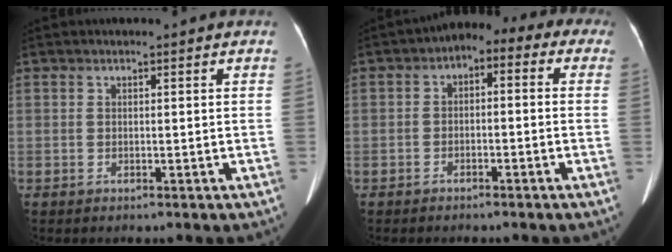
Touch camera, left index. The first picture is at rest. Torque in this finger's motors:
{"motor_torque": [-0.41, -0.70, -0.39, -0.12]}